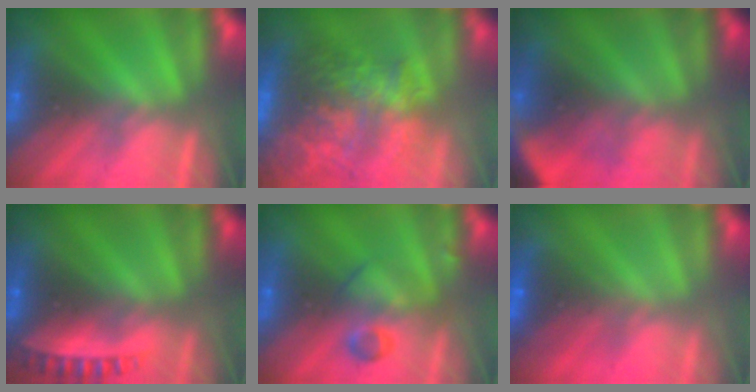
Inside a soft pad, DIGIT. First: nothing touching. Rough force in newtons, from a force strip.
{"total": 9.5}
{"total": 4.5}
{"total": 2.9}
{"total": 2.8}
{"total": 2.1}